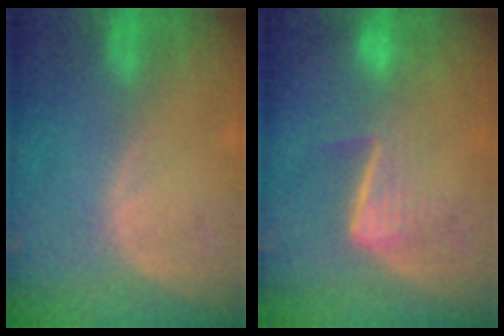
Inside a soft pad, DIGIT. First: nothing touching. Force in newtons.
{"total": 6.9, "press": 5.8, "slide": 3.7}